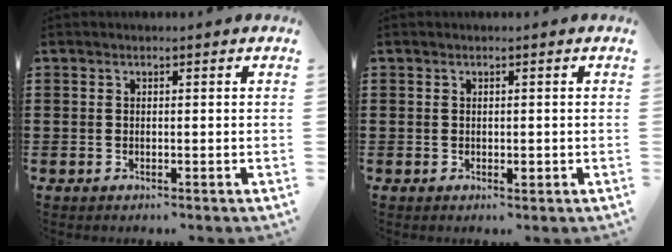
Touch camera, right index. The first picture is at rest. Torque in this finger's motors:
{"motor_torque": [0.27, -0.05, 0.00, 0.01]}